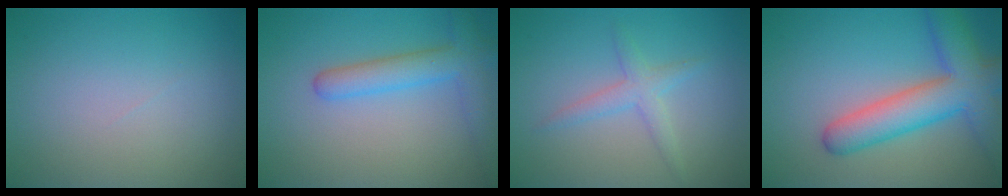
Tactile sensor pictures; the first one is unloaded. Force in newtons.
{"total": 4.1, "press": 4.1, "slide": 0.4}
{"total": 2.2, "press": 2.2, "slide": 0.1}
{"total": 7.8, "press": 7.8, "slide": 0.4}